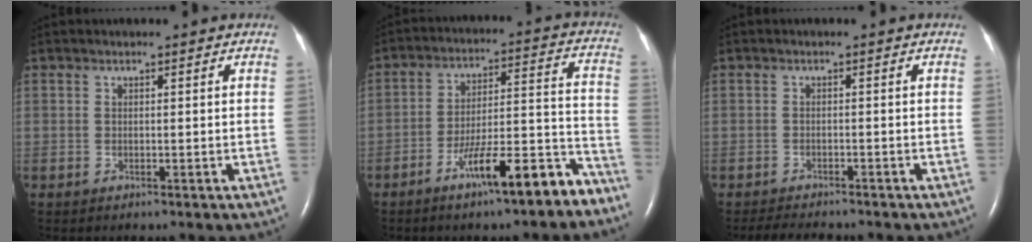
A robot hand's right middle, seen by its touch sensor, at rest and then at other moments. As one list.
[{"total": 13.2, "force": [-9.2, 2.0, 9.2], "torque": [-0.139, 0.026, -0.143]}, {"total": 5.2, "force": [-4.8, 0.9, 1.9], "torque": [-0.031, -0.012, -0.070]}]